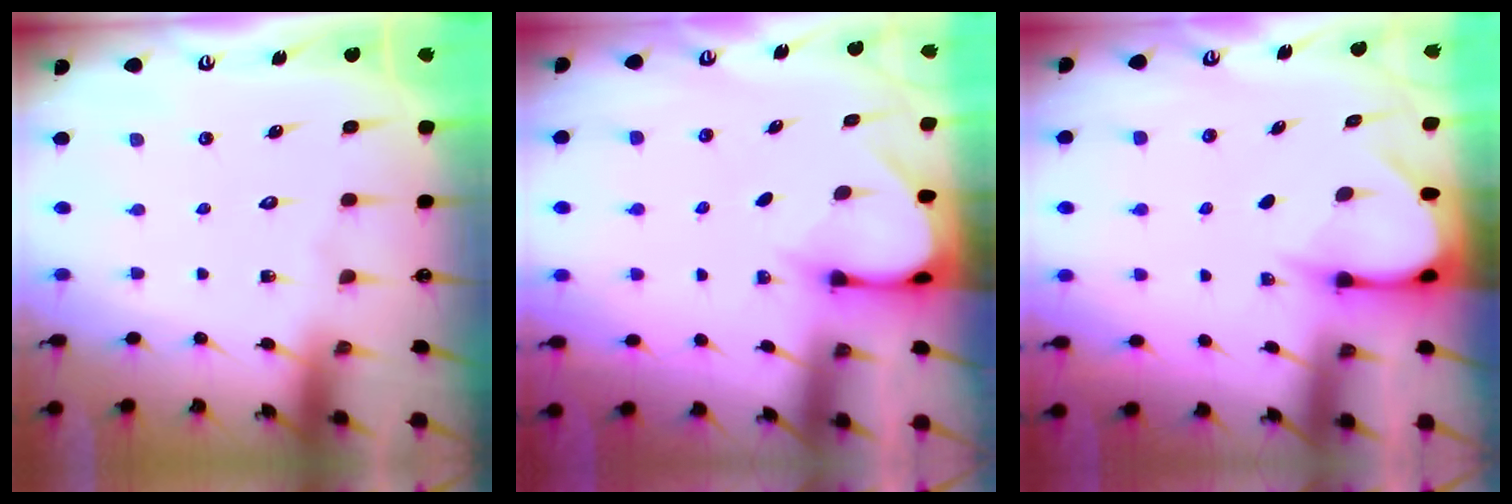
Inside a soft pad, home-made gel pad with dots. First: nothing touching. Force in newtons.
{"total": 2.8, "press": 2.8, "slide": 0.2}
{"total": 3.7, "press": 3.7, "slide": 0.3}